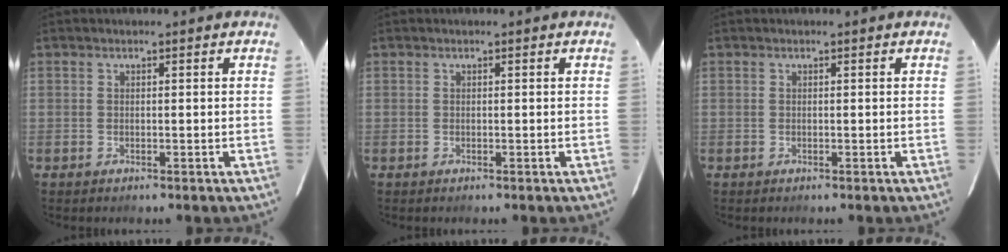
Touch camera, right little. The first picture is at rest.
{"total": 0.0}
{"total": 0.0}